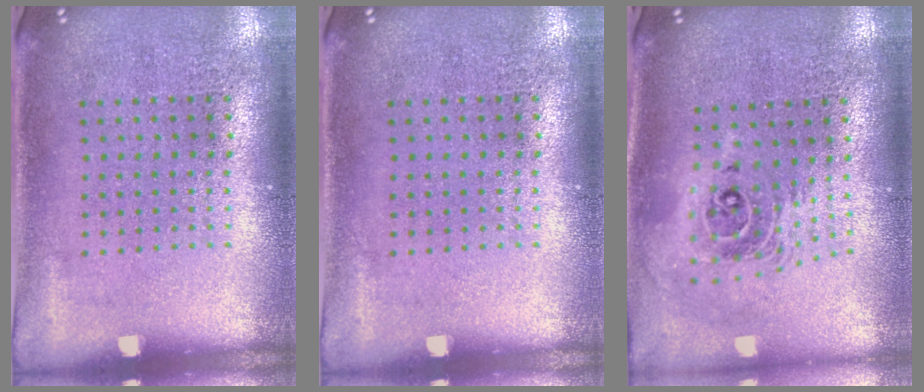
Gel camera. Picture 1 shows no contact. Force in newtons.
{"total": 0.0}
{"total": 2.1, "press": 1.6, "slide": 1.4}